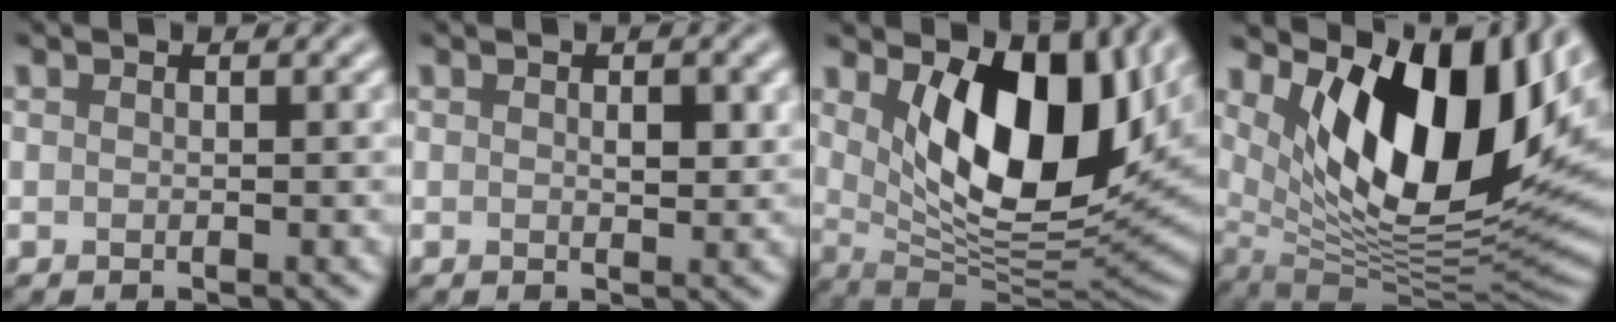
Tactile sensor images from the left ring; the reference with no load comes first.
{"total": 1.6, "force": [0.3, 0.8, 1.4], "torque": [-0.018, -0.005, 0.008]}
{"total": 11.8, "force": [3.4, 6.1, 9.5], "torque": [-0.137, -0.026, 0.060]}
{"total": 15.4, "force": [5.8, 7.4, 12.3], "torque": [-0.182, -0.006, 0.098]}